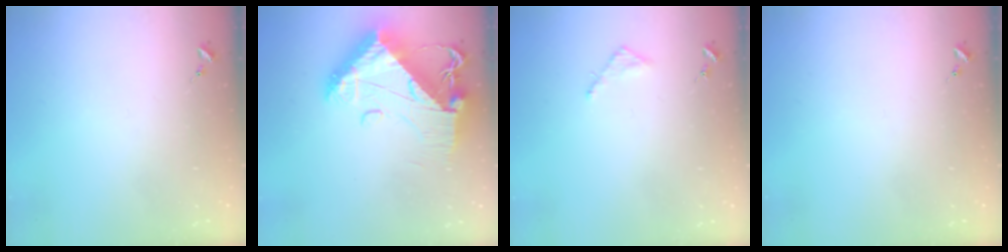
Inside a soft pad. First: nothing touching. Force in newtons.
{"total": 16.5, "press": 16.4, "slide": 1.8}
{"total": 2.5, "press": 2.5, "slide": 0.2}
{"total": 0.0}